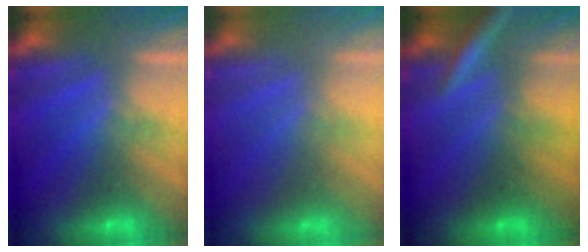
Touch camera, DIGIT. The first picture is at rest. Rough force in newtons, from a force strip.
{"total": 2.5}
{"total": 2.7}